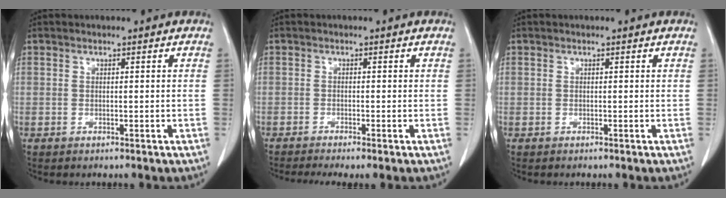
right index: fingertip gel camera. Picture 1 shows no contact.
{"total": 3.4, "force": [-2.5, 0.3, 2.3], "torque": [-0.037, -0.008, -0.041]}
{"total": 0.0}